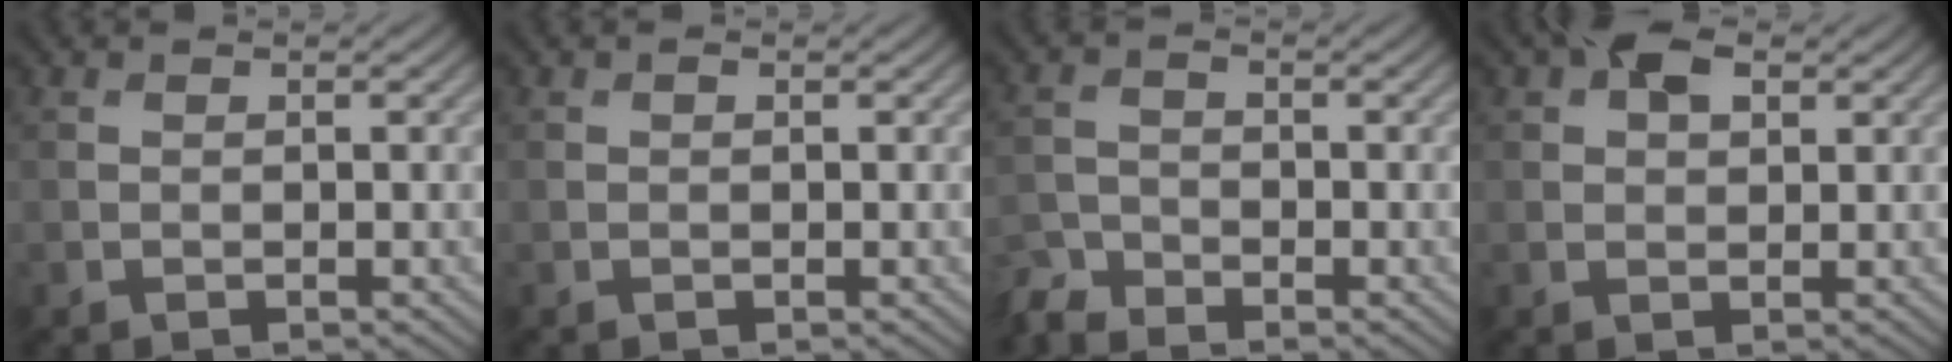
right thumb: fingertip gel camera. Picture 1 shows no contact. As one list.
[{"total": 0.0}, {"total": 2.9, "force": [-2.8, 0.6, 0.3], "torque": [-0.012, -0.007, -0.069]}, {"total": 4.0, "force": [1.9, 2.2, 2.7], "torque": [-0.052, 0.008, 0.028]}]